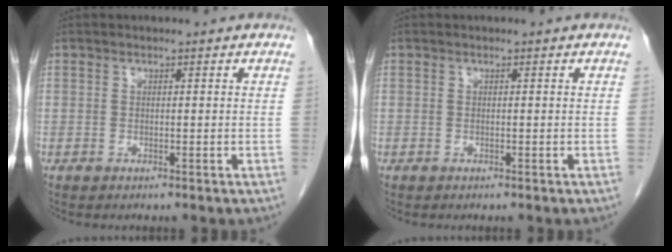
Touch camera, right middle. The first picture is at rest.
{"total": 0.0}